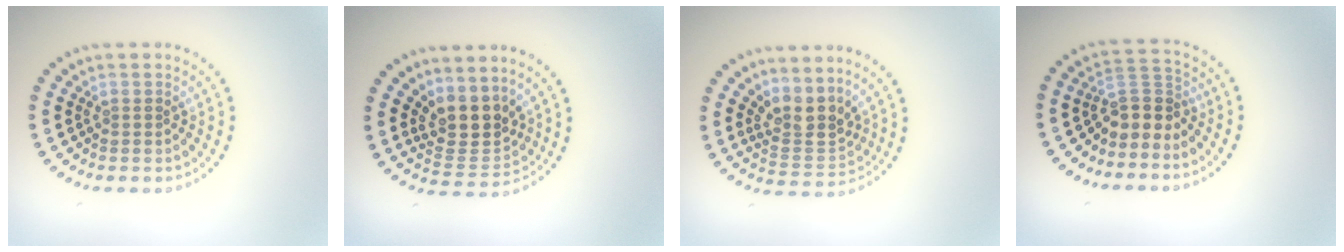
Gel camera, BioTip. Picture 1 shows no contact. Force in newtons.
{"total": 3.8, "press": 3.1, "slide": 2.2}
{"total": 3.3, "press": 2.5, "slide": 2.1}
{"total": 3.2, "press": 2.4, "slide": 2.2}